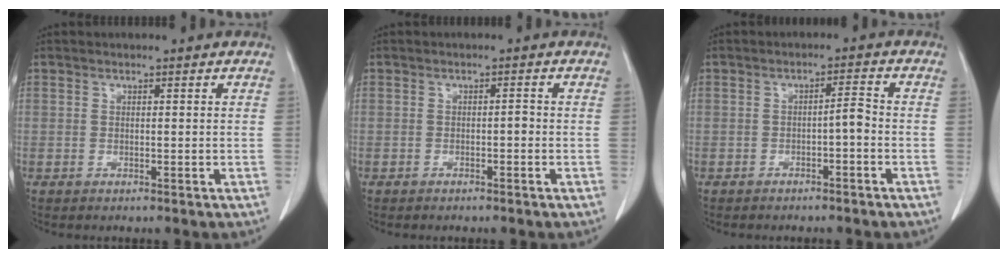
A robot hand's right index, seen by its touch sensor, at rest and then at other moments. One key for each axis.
{"total": 0.8, "fx": -0.4, "fy": 0.2, "fz": 0.7, "tx": -0.011, "ty": 0.003, "tz": -0.006}
{"total": 2.4, "fx": -1.1, "fy": 0.4, "fz": 2.1, "tx": -0.033, "ty": 0.005, "tz": -0.016}